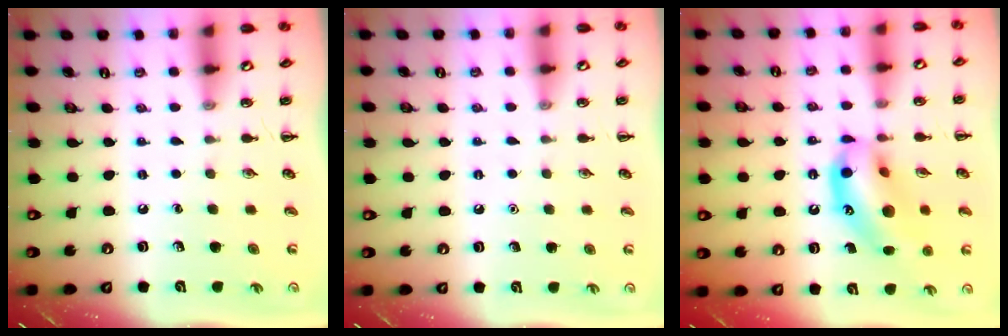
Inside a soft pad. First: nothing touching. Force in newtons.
{"total": 1.6, "press": 1.6, "slide": 0.1}
{"total": 15.9, "press": 15.6, "slide": 3.0}